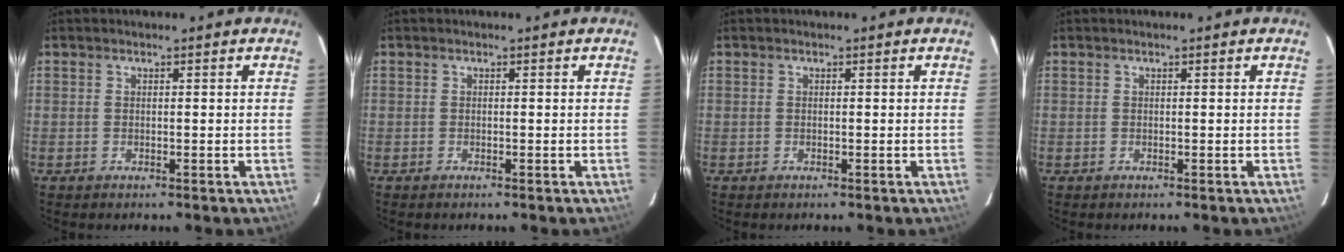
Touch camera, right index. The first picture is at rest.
{"total": 0.0}
{"total": 0.0}
{"total": 0.0}